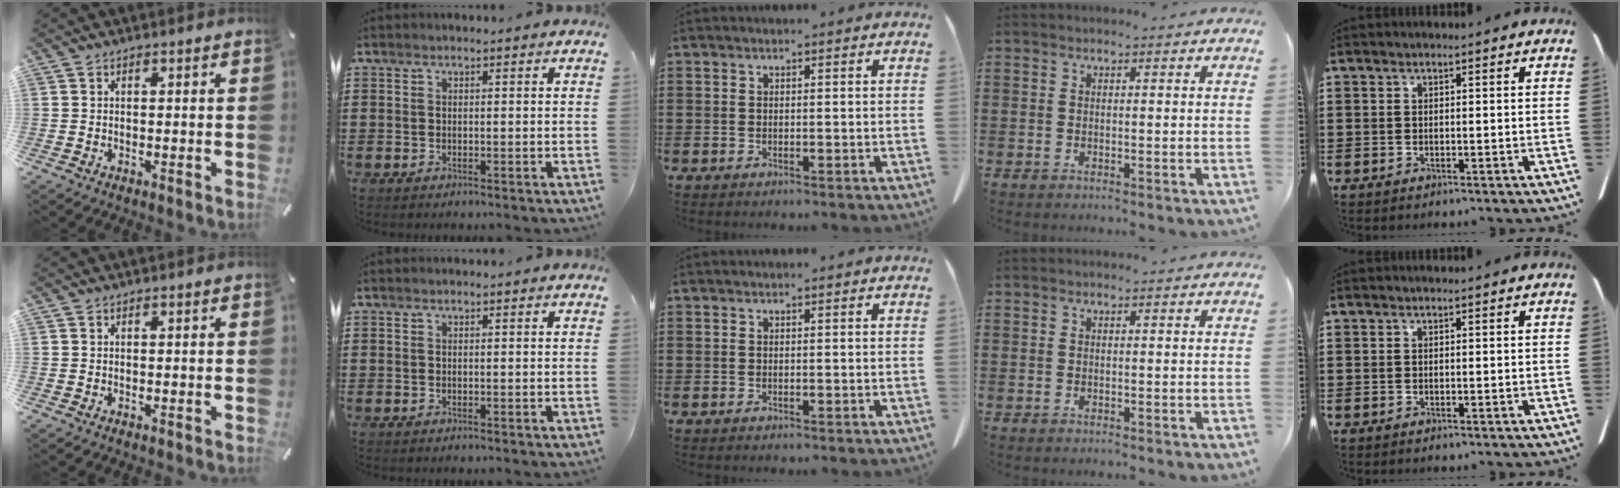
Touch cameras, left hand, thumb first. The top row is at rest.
{}